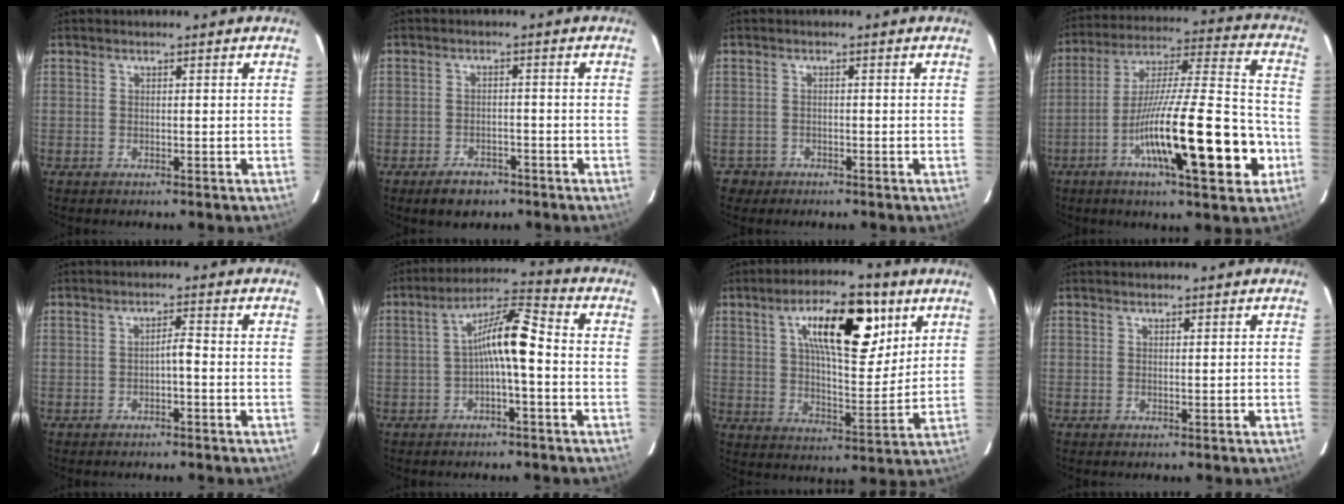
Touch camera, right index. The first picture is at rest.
{"total": 4.2, "force": [-2.9, 2.5, 1.8], "torque": [-0.031, 0.002, -0.039]}
{"total": 2.2, "force": [-1.2, 1.8, -0.6], "torque": [0.006, 0.009, -0.023]}
{"total": 22.0, "force": [-7.8, 2.6, 20.4], "torque": [-0.321, -0.003, -0.123]}
{"total": 1.8, "force": [-0.7, 0.2, 1.7], "torque": [-0.024, 0.003, -0.013]}
{"total": 8.5, "force": [-0.8, 1.2, 8.4], "torque": [-0.146, 0.031, -0.017]}
{"total": 16.1, "force": [6.9, 4.9, 13.7], "torque": [-0.218, 0.016, 0.114]}
{"total": 0.0}